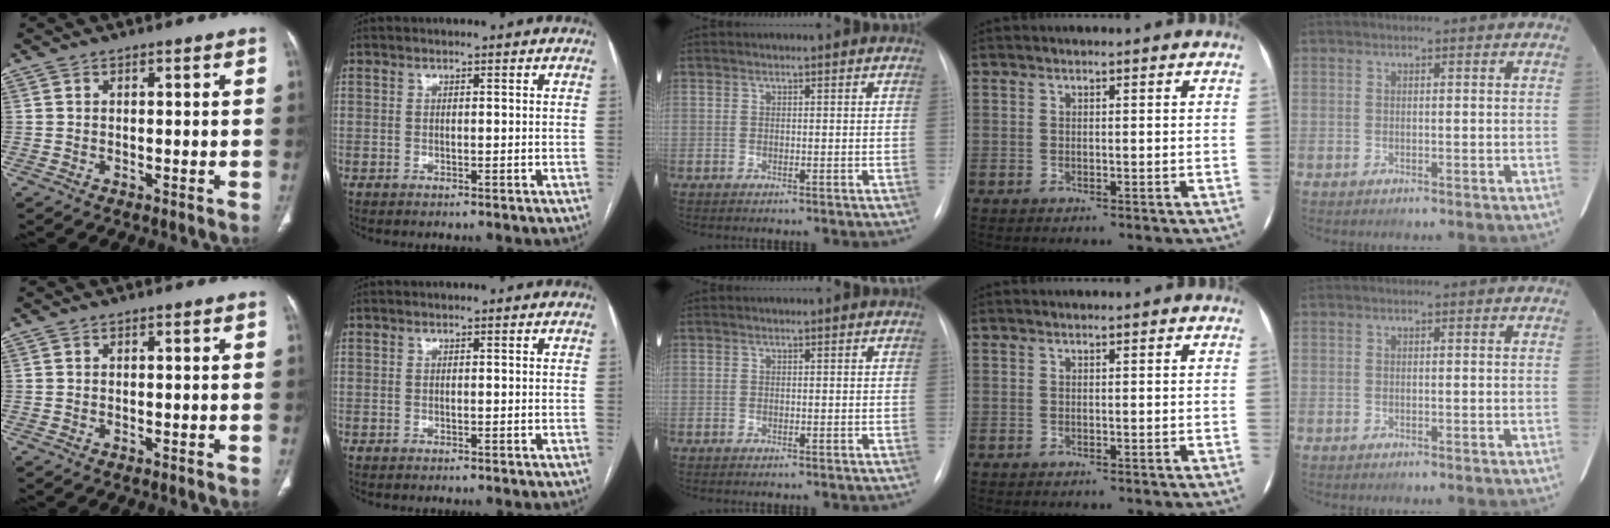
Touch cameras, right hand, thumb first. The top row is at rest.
{}